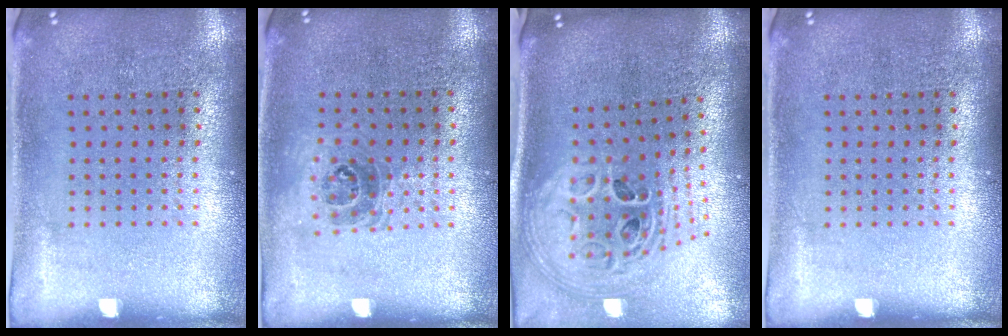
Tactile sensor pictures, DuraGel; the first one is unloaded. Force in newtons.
{"total": 1.1, "press": 0.9, "slide": 0.6}
{"total": 2.9, "press": 2.0, "slide": 2.0}
{"total": 0.0}